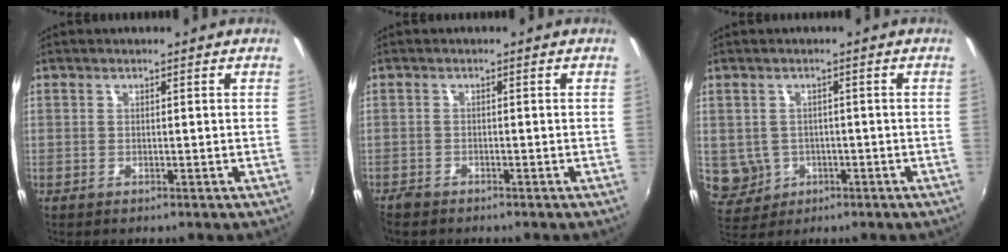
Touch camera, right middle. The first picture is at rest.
{"total": 2.0, "force": [-1.8, 0.8, 0.4], "torque": [-0.016, -0.006, -0.037]}
{"total": 5.3, "force": [-0.9, 5.0, 1.5], "torque": [-0.043, 0.003, 0.001]}